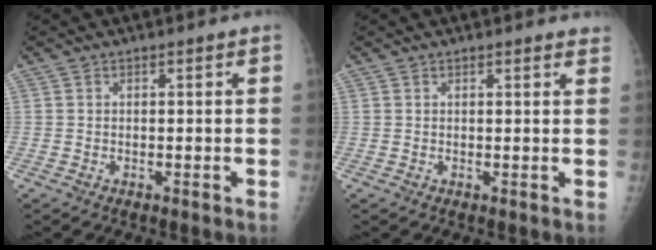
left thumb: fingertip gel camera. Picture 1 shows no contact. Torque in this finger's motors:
{"motor_torque": [0.07, 0.02, -0.56, -0.68, 0.10]}